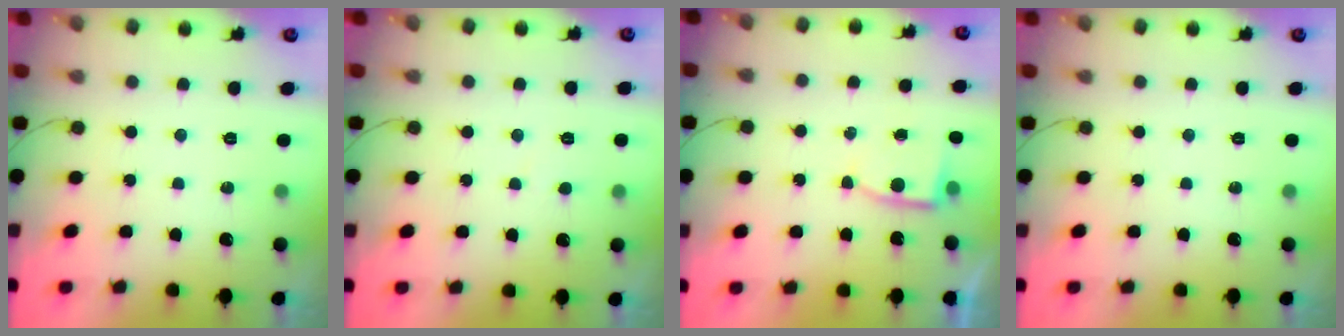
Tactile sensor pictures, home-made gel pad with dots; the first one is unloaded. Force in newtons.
{"total": 2.4, "press": 2.4, "slide": 0.2}
{"total": 2.8, "press": 2.8, "slide": 0.3}
{"total": 0.0}